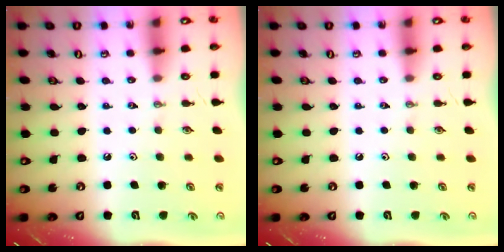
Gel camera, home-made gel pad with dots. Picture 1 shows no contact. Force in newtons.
{"total": 0.0}